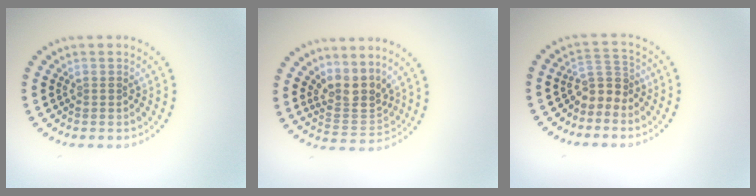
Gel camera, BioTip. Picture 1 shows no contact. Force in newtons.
{"total": 3.3, "press": 2.5, "slide": 2.1}
{"total": 2.6, "press": 1.9, "slide": 1.8}